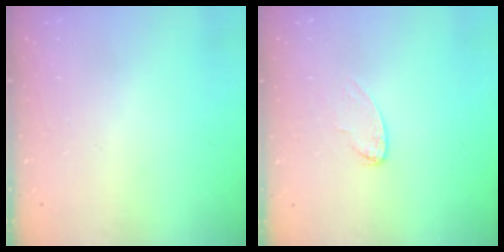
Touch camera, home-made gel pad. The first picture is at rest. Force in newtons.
{"total": 4.9, "press": 4.9, "slide": 0.5}